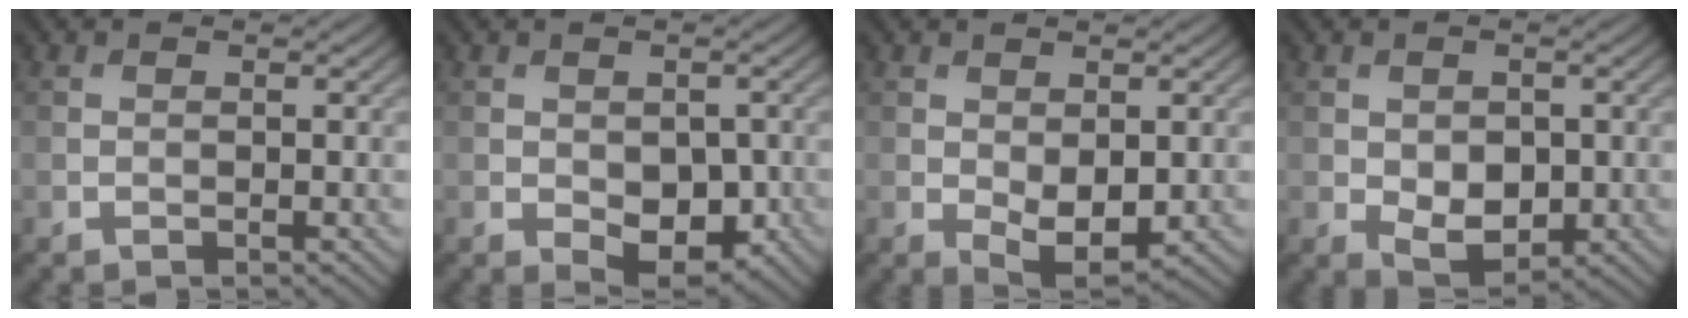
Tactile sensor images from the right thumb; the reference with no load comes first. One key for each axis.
{"total": 5.5, "fx": -1.3, "fy": 3.4, "fz": 4.0, "tx": -0.063, "ty": -0.019, "tz": -0.012}
{"total": 4.0, "fx": -0.3, "fy": 2.2, "fz": 3.3, "tx": -0.059, "ty": -0.013, "tz": 0.003}
{"total": 4.8, "fx": -0.7, "fy": 3.3, "fz": 3.4, "tx": -0.066, "ty": -0.016, "tz": -0.006}